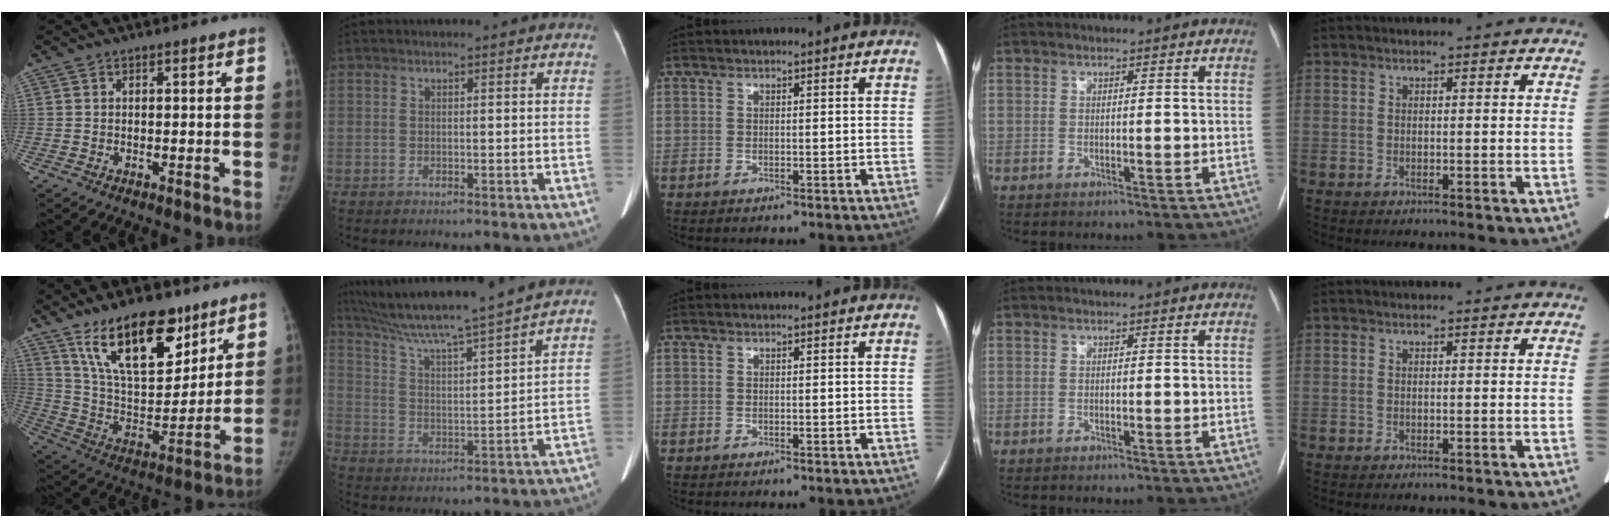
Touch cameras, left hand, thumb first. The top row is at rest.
{"thumb": {"total": 20.8, "force": [13.3, 9.4, 13.0], "torque": [-0.169, -0.068, 0.243]}, "index": {"total": 17.9, "force": [15.6, -1.6, 8.5], "torque": [-0.156, -0.005, 0.250]}}